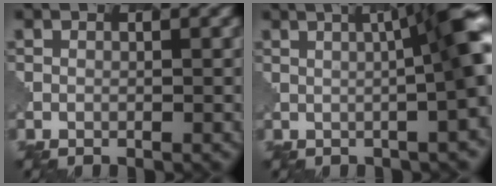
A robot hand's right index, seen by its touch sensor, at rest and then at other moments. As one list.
[{"total": 8.0, "force": [0.7, 1.4, 7.9], "torque": [-0.074, 0.023, 0.007]}]